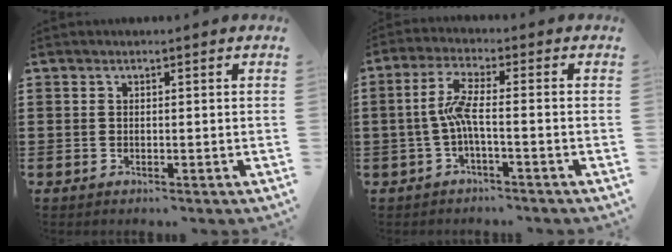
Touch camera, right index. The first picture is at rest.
{"total": 5.2, "force": [-1.3, 0.7, 5.0], "torque": [-0.112, -0.007, -0.032]}